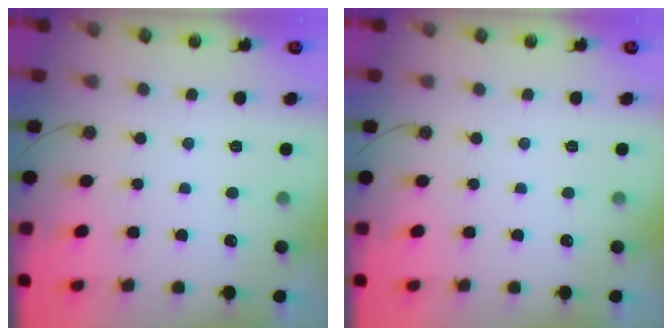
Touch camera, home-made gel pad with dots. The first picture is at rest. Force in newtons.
{"total": 0.0}